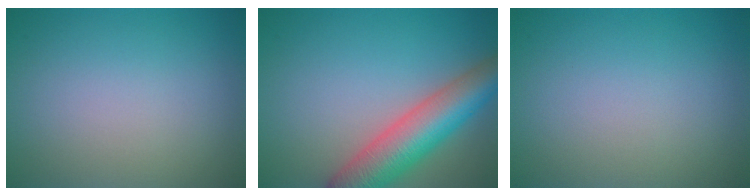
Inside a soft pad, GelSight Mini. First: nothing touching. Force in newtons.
{"total": 8.0, "press": 8.0, "slide": 0.3}
{"total": 0.0}